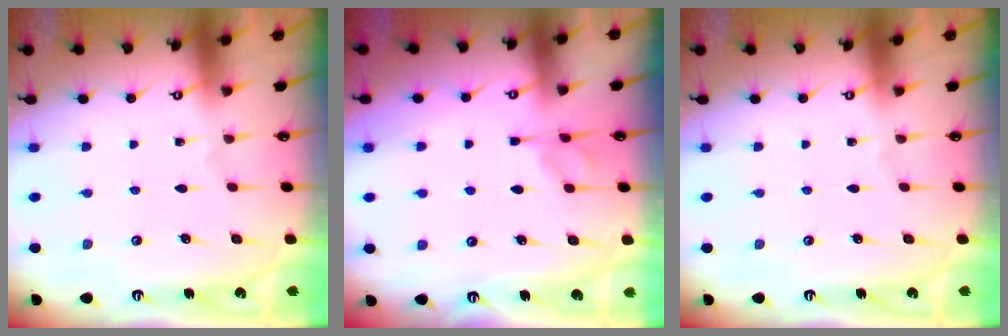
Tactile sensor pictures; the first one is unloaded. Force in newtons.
{"total": 4.8, "press": 4.8, "slide": 0.6}
{"total": 0.0}